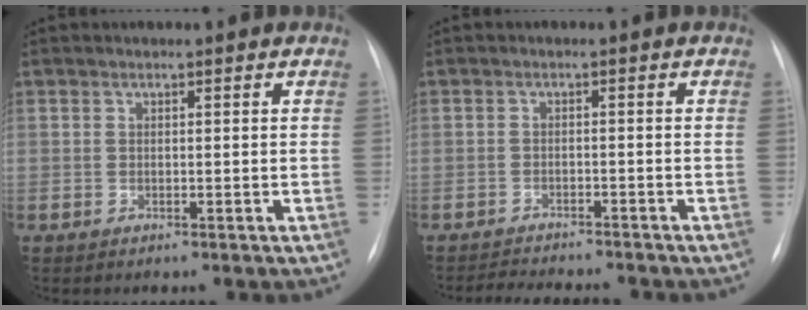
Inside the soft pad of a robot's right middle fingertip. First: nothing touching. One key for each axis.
{"total": 7.3, "fx": -6.9, "fy": 0.9, "fz": 2.2, "tx": -0.030, "ty": -0.005, "tz": -0.098}